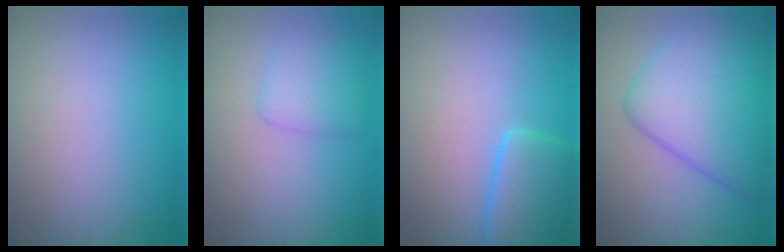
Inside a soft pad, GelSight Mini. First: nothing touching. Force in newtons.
{"total": 2.5, "press": 2.5, "slide": 0.1}
{"total": 4.8, "press": 4.8, "slide": 0.4}
{"total": 8.8, "press": 8.8, "slide": 0.4}